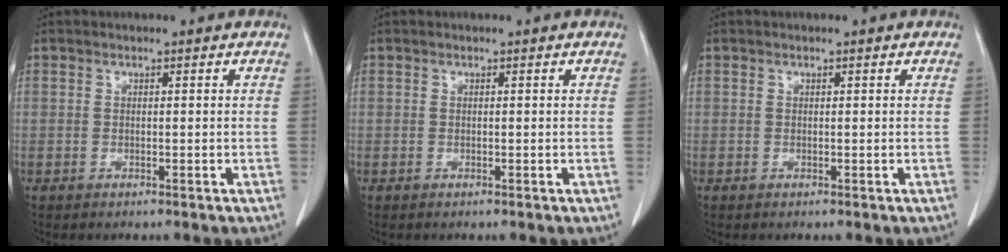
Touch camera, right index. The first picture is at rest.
{"total": 0.0}
{"total": 0.0}